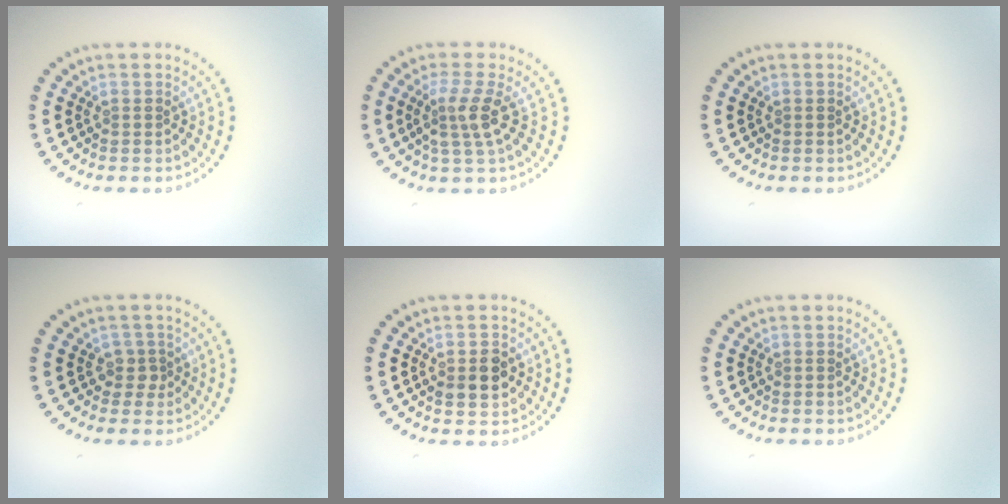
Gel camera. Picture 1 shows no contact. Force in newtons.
{"total": 2.9, "press": 2.3, "slide": 1.8}
{"total": 0.0}
{"total": 1.5, "press": 1.2, "slide": 1.0}
{"total": 3.0, "press": 3.0, "slide": 0.2}
{"total": 0.0}